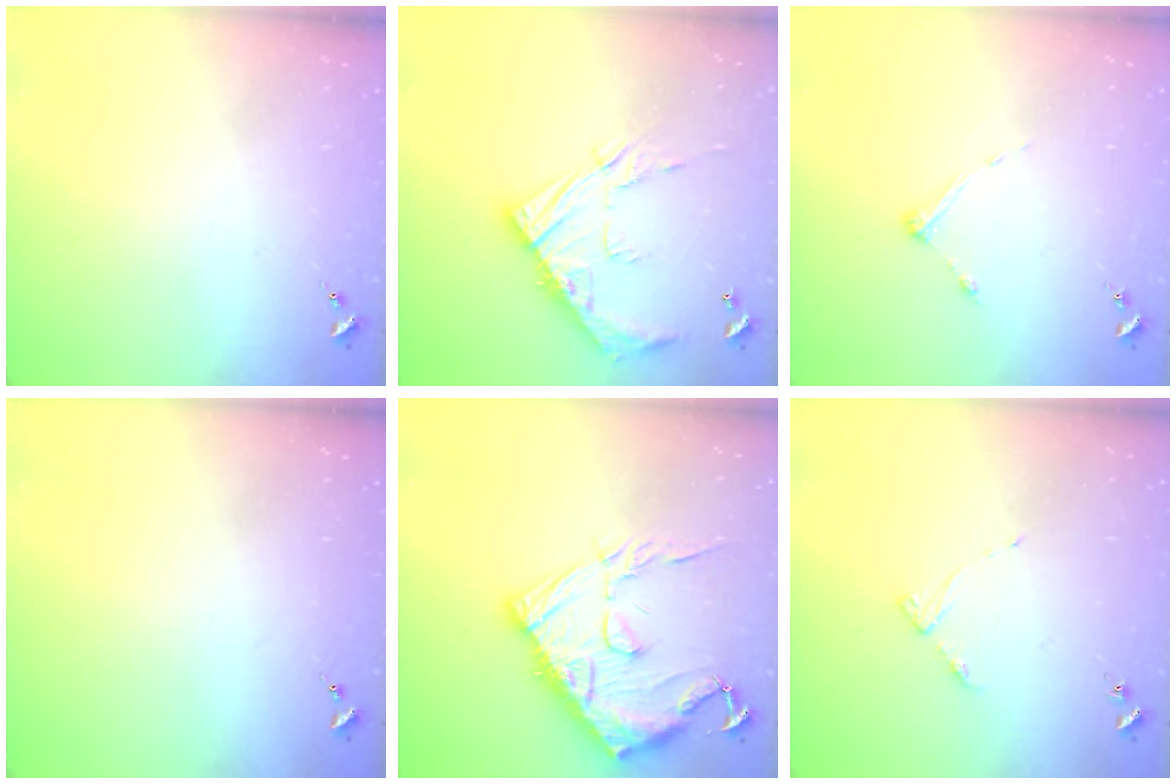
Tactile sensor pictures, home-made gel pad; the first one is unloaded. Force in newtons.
{"total": 15.0, "press": 15.0, "slide": 1.0}
{"total": 4.9, "press": 4.9, "slide": 0.7}
{"total": 0.0}
{"total": 18.7, "press": 18.6, "slide": 1.2}
{"total": 3.3, "press": 3.3, "slide": 0.4}